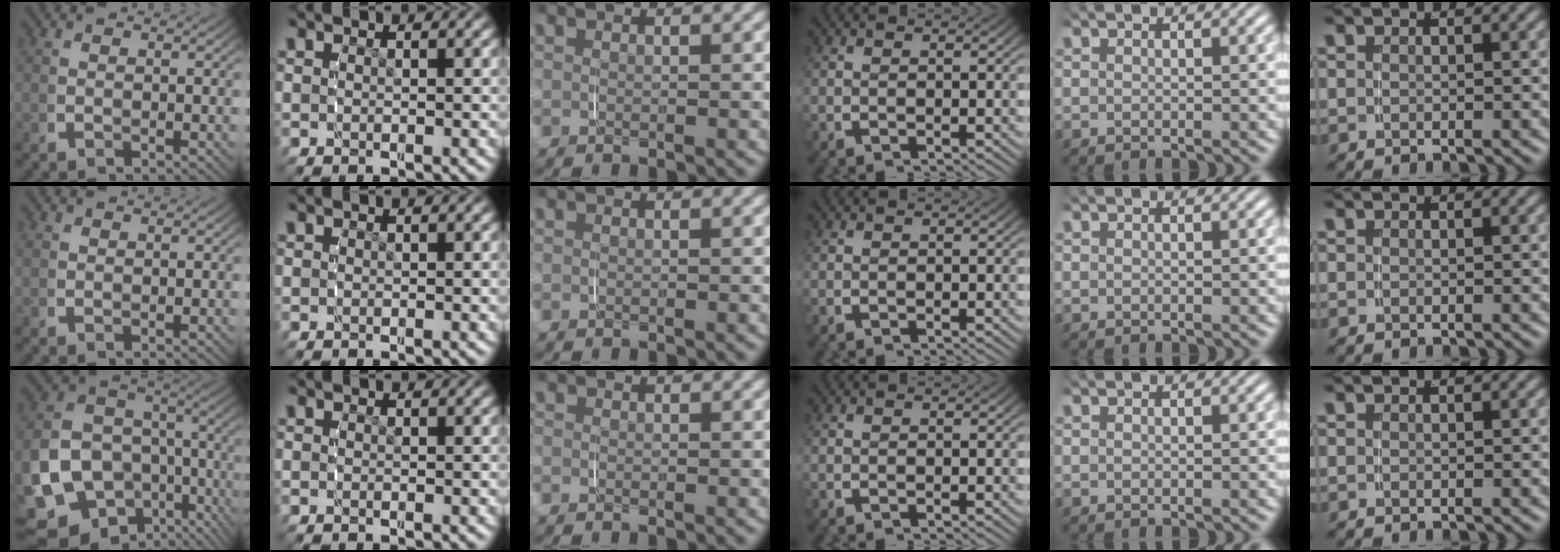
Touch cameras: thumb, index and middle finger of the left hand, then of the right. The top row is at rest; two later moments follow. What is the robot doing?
{"motion": "grasp_and_lifting", "object": "napkin"}